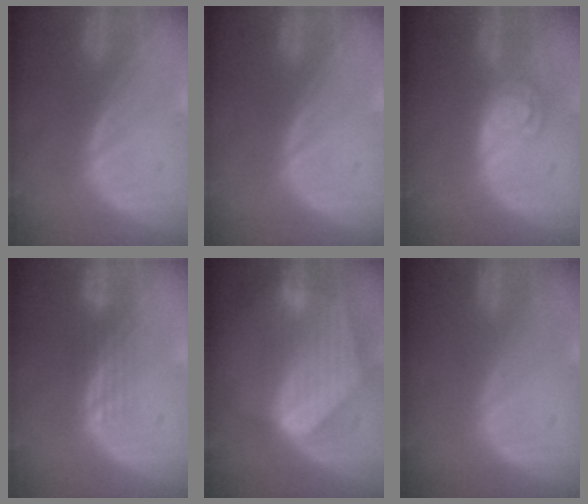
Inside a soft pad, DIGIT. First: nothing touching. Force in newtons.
{"total": 0.0}
{"total": 5.5, "press": 4.9, "slide": 2.6}
{"total": 3.0, "press": 2.5, "slide": 1.7}
{"total": 8.8, "press": 7.8, "slide": 4.0}
{"total": 0.0}